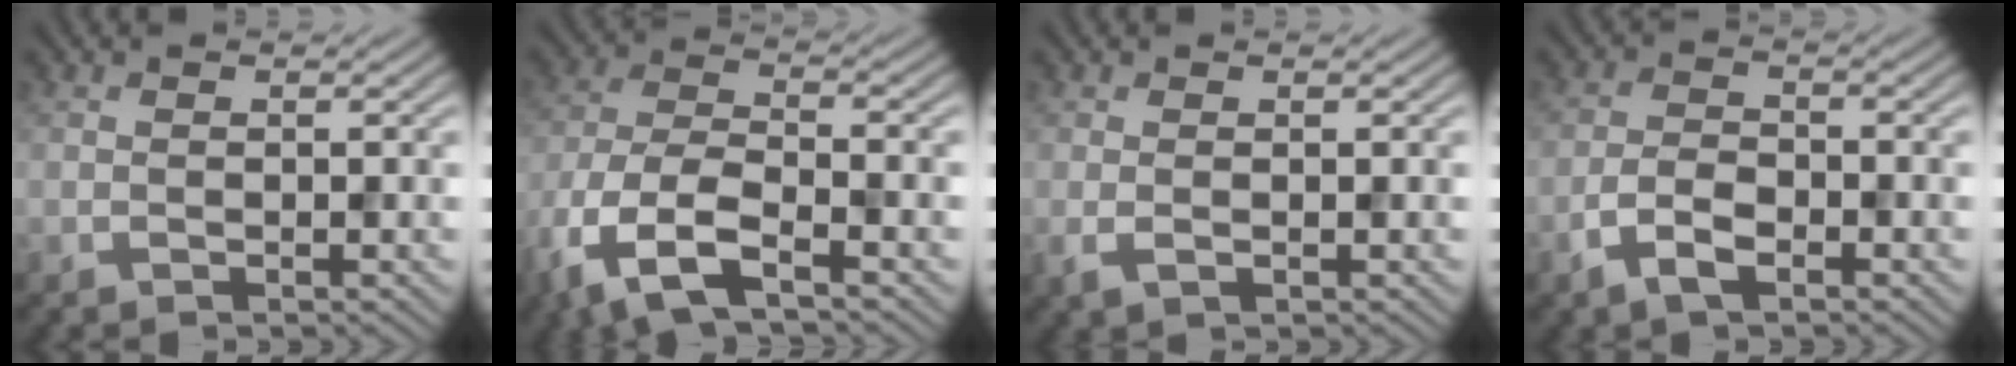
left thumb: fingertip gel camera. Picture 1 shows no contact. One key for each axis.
{"total": 9.4, "fx": -5.7, "fy": 3.5, "fz": 6.7, "tx": -0.149, "ty": -0.014, "tz": -0.126}
{"total": 1.4, "fx": -0.2, "fy": 0.5, "fz": 1.3, "tx": -0.031, "ty": -0.003, "tz": -0.003}
{"total": 3.8, "fx": -2.3, "fy": 1.5, "fz": 2.5, "tx": -0.053, "ty": 0.001, "tz": -0.051}